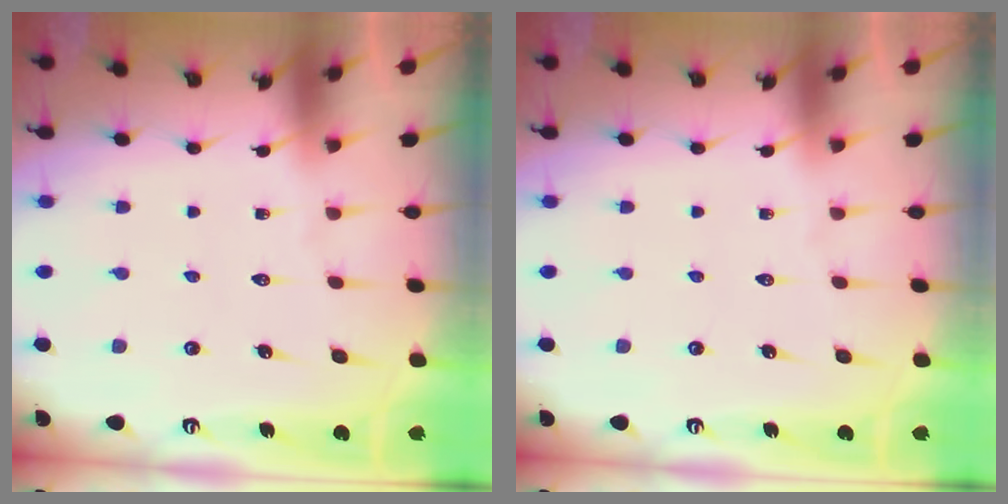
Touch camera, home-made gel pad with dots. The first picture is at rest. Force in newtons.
{"total": 0.0}